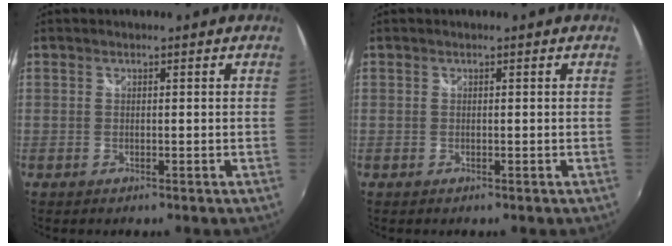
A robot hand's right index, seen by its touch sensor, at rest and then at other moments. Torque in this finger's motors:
{"motor_torque": [-0.08, 0.09, 0.00, 0.01]}